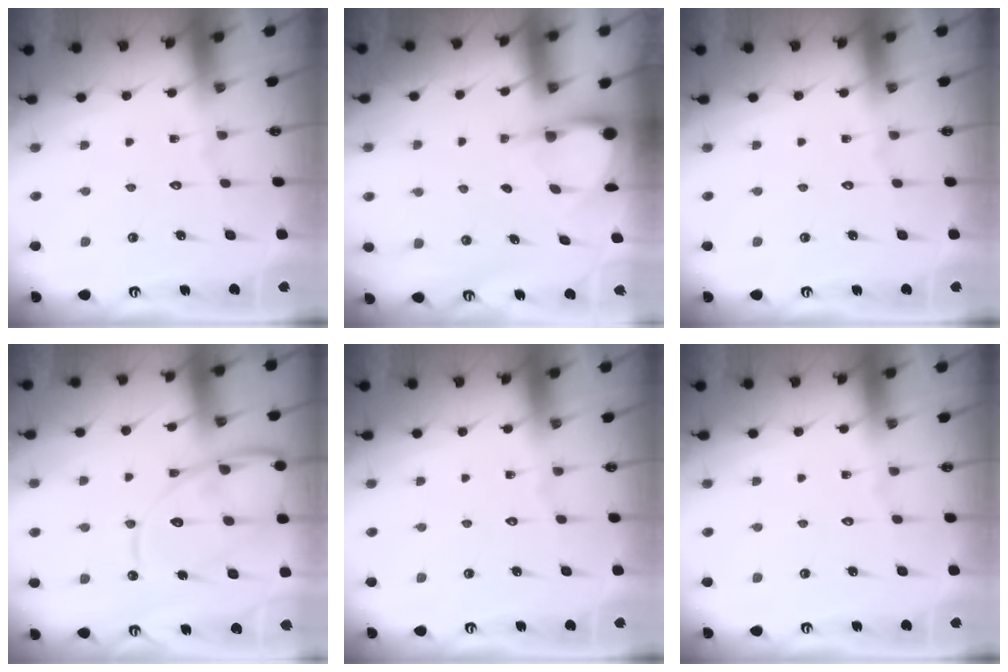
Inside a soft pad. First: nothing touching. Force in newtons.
{"total": 3.4, "press": 3.4, "slide": 0.3}
{"total": 0.0}
{"total": 15.5, "press": 15.5, "slide": 1.6}
{"total": 0.0}
{"total": 0.0}